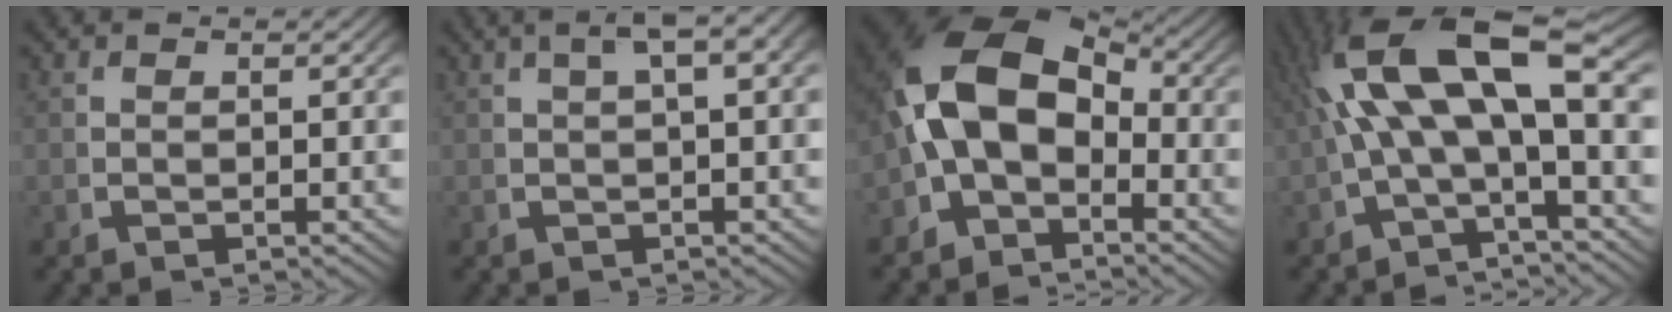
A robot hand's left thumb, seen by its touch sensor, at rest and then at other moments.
{"total": 5.5, "force": [2.2, 1.9, 4.7], "torque": [-0.060, 0.030, 0.027]}
{"total": 14.0, "force": [-0.1, 10.2, 9.6], "torque": [-0.179, -0.015, -0.010]}
{"total": 11.7, "force": [0.8, 5.7, 10.2], "torque": [-0.195, -0.002, 0.022]}